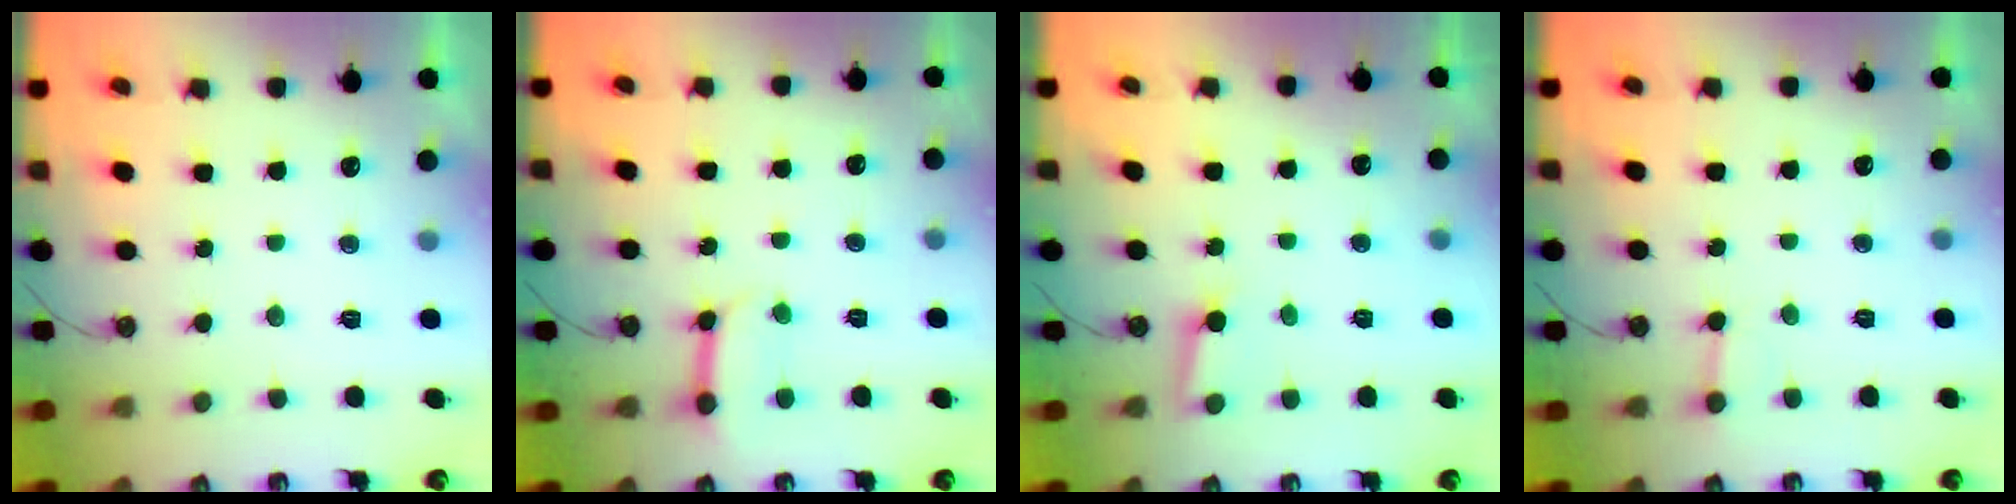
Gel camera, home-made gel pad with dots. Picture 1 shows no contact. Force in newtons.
{"total": 8.6, "press": 8.6, "slide": 0.4}
{"total": 3.0, "press": 2.9, "slide": 0.3}
{"total": 2.0, "press": 2.0, "slide": 0.0}